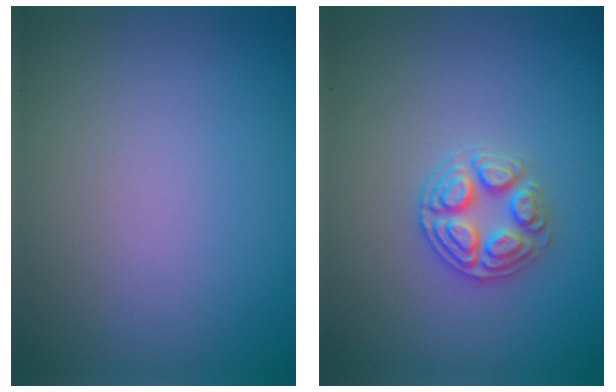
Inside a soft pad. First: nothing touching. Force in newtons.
{"total": 2.9, "press": 2.8, "slide": 0.3}